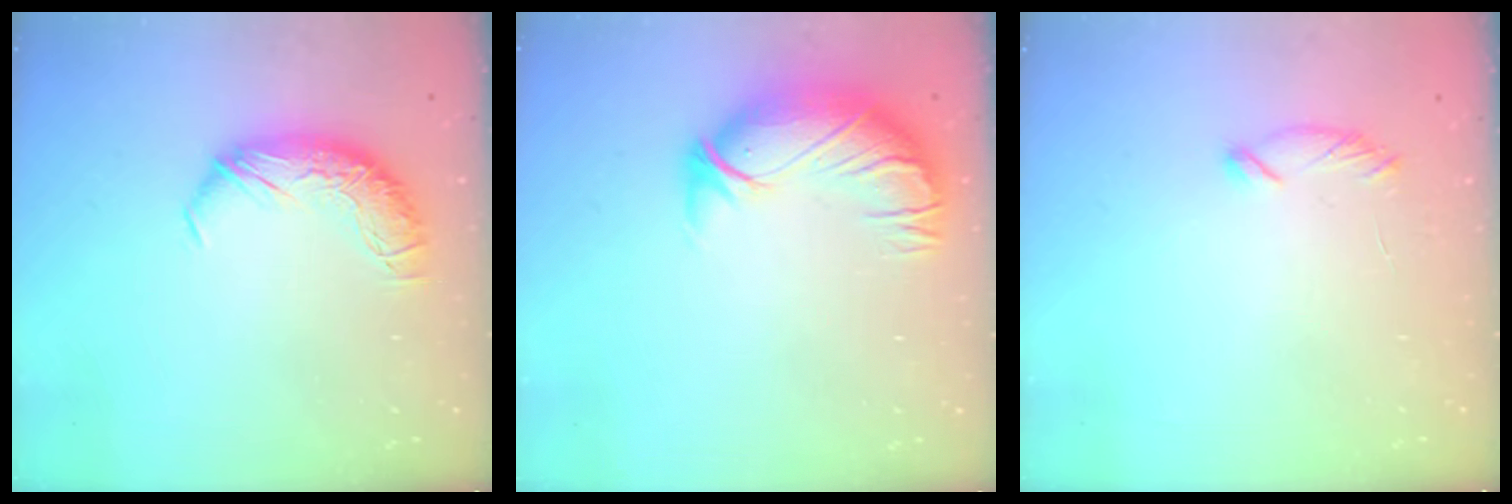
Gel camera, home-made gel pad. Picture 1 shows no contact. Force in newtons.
{"total": 3.0, "press": 0.3, "slide": 3.0}
{"total": 6.4, "press": 6.4, "slide": 0.7}